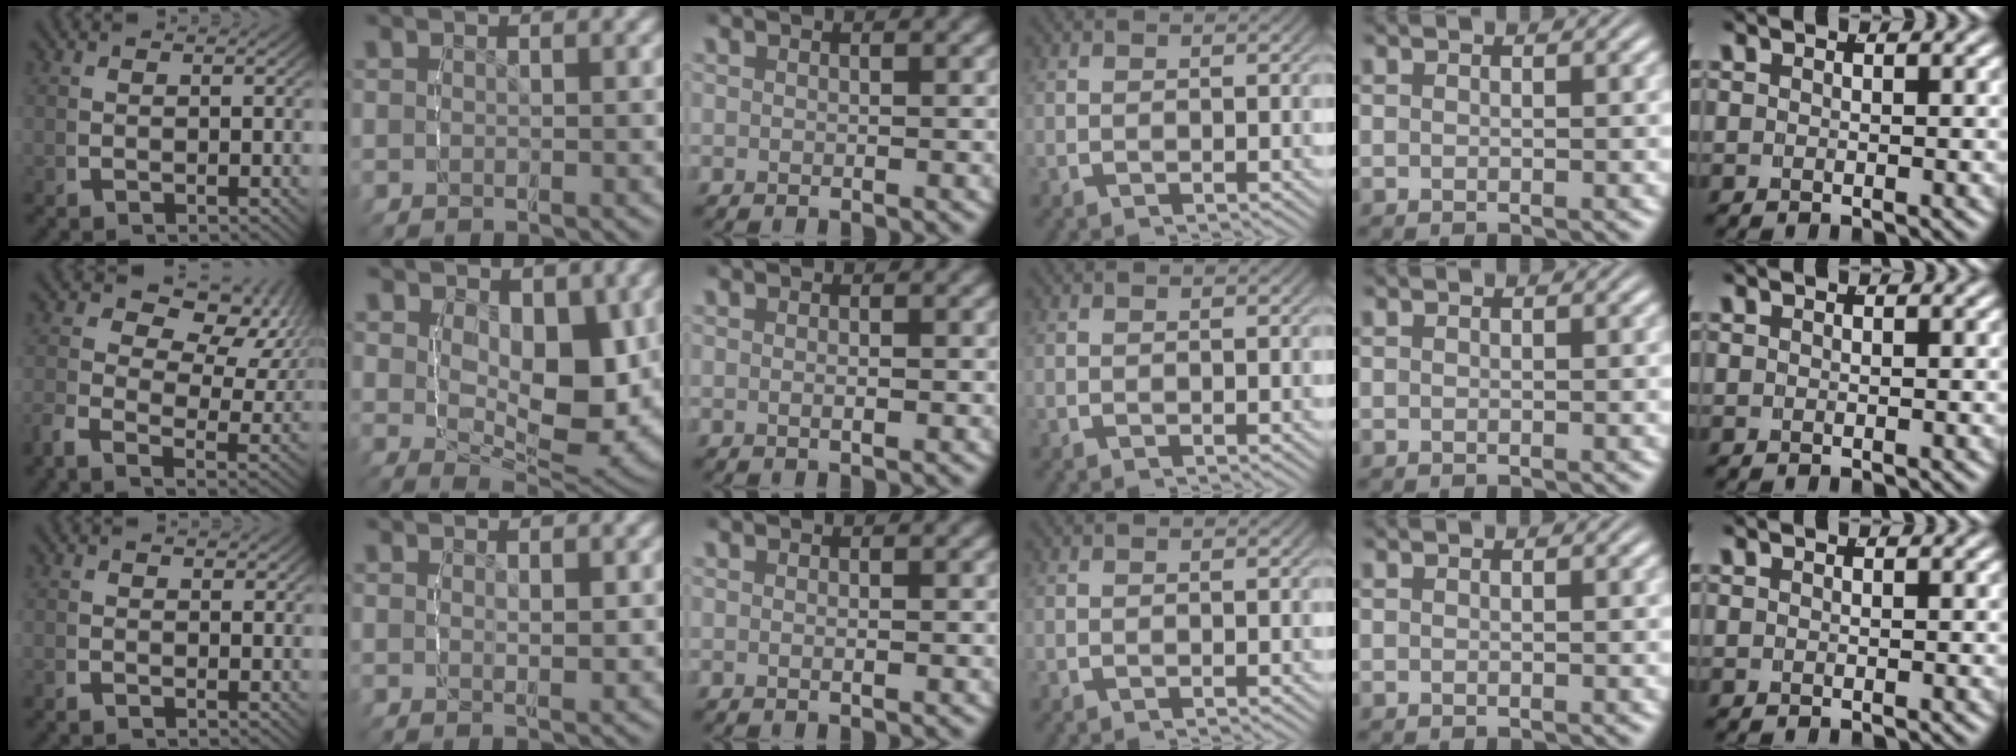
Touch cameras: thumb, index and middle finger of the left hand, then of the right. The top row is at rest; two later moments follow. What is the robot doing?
{"motion": "lift_and_place", "object": "lipstick"}